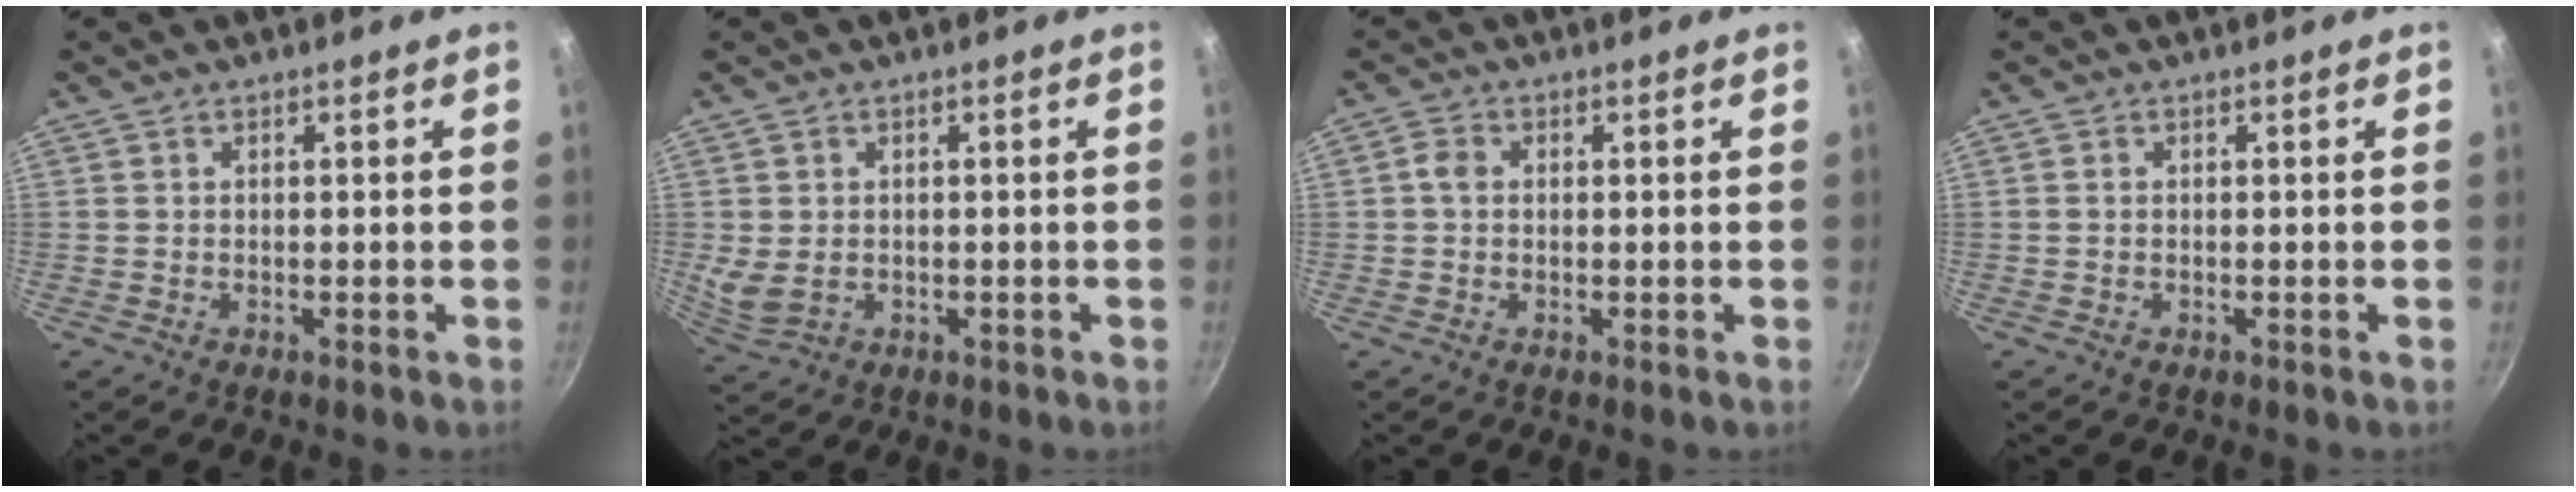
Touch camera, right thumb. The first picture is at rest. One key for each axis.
{"total": 4.2, "fx": 0.0, "fy": 3.2, "fz": 2.8, "tx": -0.056, "ty": -0.009, "tz": 0.013}
{"total": 2.2, "fx": 0.2, "fy": 1.8, "fz": 1.3, "tx": -0.019, "ty": 0.006, "tz": 0.000}
{"total": 0.5, "fx": 0.1, "fy": 0.4, "fz": 0.4, "tx": -0.007, "ty": 0.003, "tz": 0.000}